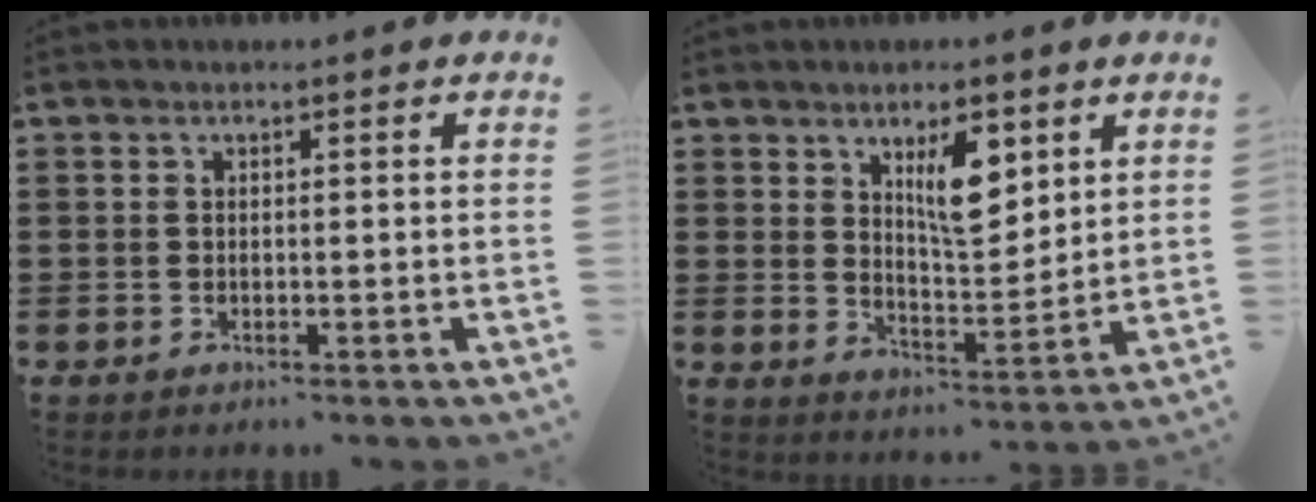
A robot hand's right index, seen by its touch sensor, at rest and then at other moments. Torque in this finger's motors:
{"motor_torque": [0.95, 0.27, 0.21, 0.08]}